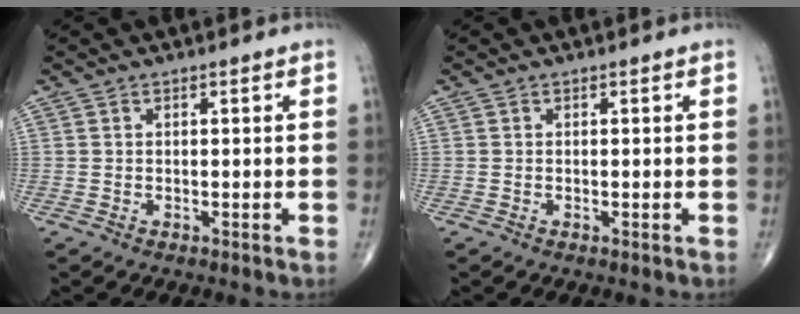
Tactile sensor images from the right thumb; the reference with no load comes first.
{"total": 0.0}